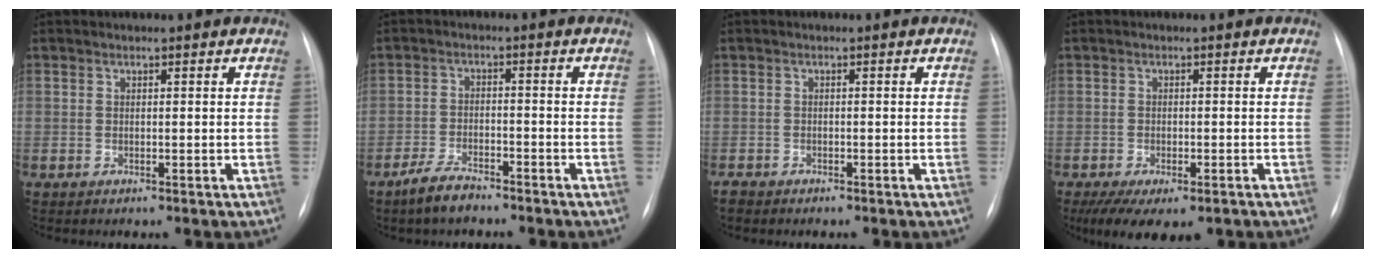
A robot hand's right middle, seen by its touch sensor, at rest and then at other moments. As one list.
[{"total": 4.6, "force": [-3.9, 1.0, 2.3], "torque": [-0.057, -0.008, -0.072]}, {"total": 1.2, "force": [-1.1, 0.3, 0.2], "torque": [-0.011, -0.003, -0.019]}, {"total": 8.9, "force": [-5.9, 3.5, 5.7], "torque": [-0.090, -0.015, -0.084]}]